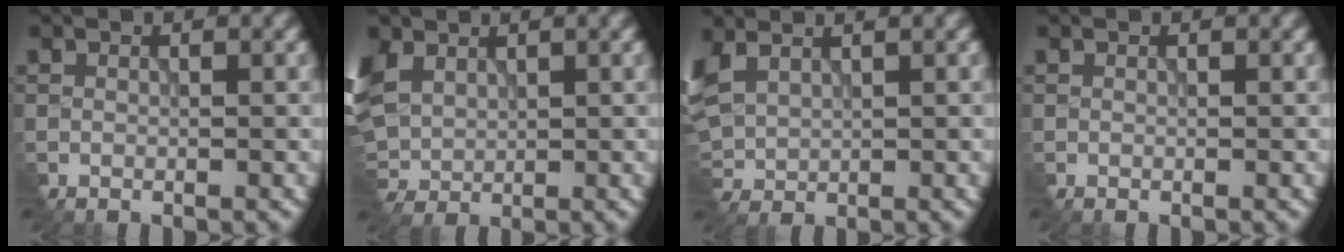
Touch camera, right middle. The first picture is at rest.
{"total": 6.2, "force": [2.4, 4.3, 3.8], "torque": [-0.138, 0.014, 0.052]}
{"total": 4.6, "force": [2.6, 2.7, 2.8], "torque": [-0.101, 0.013, 0.056]}
{"total": 0.0}